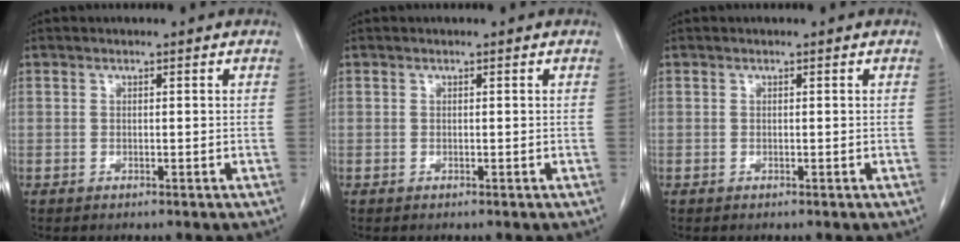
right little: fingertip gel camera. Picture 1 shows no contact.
{"total": 0.0}
{"total": 0.0}